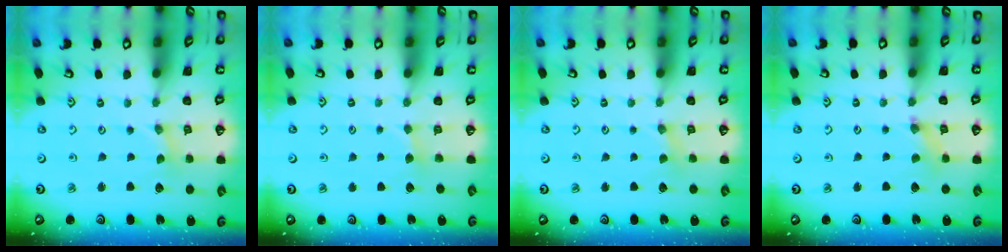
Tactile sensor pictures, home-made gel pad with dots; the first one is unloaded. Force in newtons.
{"total": 2.0, "press": 2.0, "slide": 0.1}
{"total": 2.3, "press": 2.3, "slide": 0.3}
{"total": 1.6, "press": 1.6, "slide": 0.3}